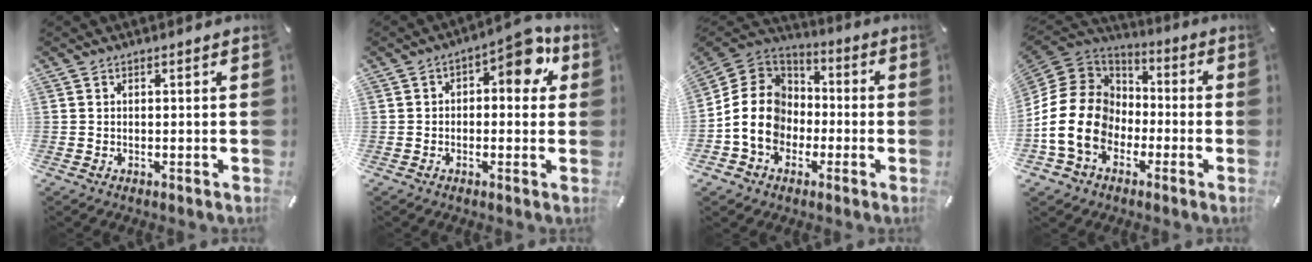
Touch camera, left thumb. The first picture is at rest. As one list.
[{"total": 8.8, "force": [2.7, 4.7, 7.0], "torque": [-0.088, -0.011, 0.039]}, {"total": 14.4, "force": [-3.7, 12.5, 6.2], "torque": [-0.146, 0.028, -0.067]}, {"total": 17.6, "force": [-5.5, 14.7, 8.1], "torque": [-0.177, 0.031, -0.098]}]